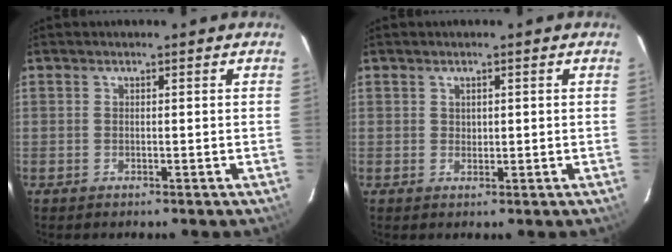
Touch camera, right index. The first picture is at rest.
{"total": 1.1, "force": [0.4, 0.9, 0.4], "torque": [-0.005, 0.004, 0.009]}